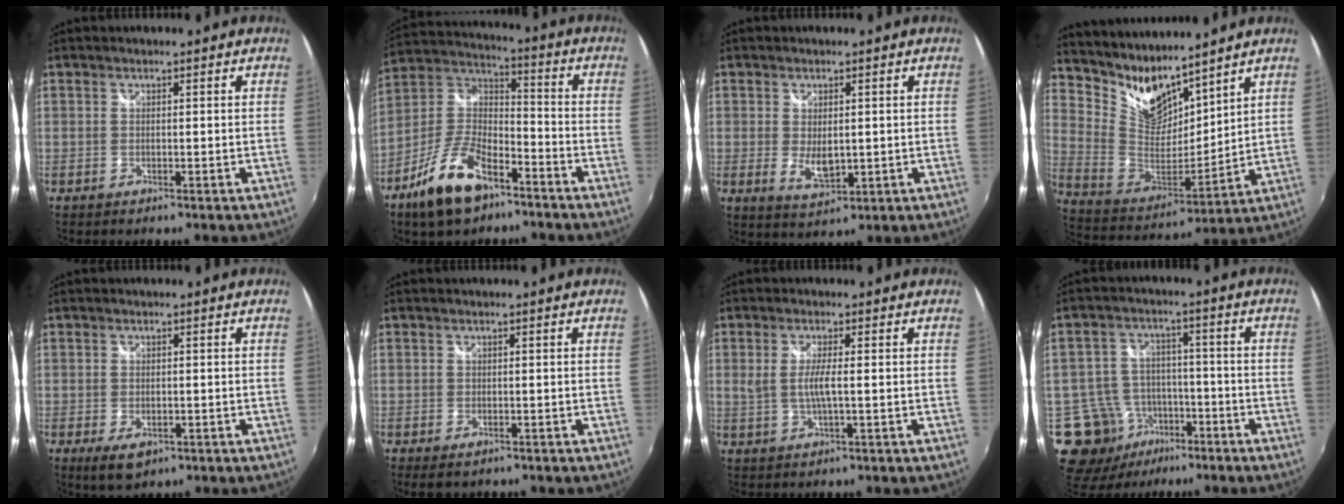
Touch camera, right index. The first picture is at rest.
{"total": 15.1, "force": [-9.0, 6.6, 10.2], "torque": [-0.216, 0.000, -0.165]}
{"total": 5.0, "force": [-0.1, 2.7, 4.2], "torque": [-0.071, -0.012, 0.004]}
{"total": 13.8, "force": [11.0, 6.0, 5.6], "torque": [-0.125, -0.009, 0.225]}
{"total": 5.1, "force": [-2.2, 2.9, 3.6], "torque": [-0.072, -0.017, -0.032]}
{"total": 2.8, "force": [-1.8, 1.5, 1.5], "torque": [-0.029, -0.012, -0.026]}
{"total": 4.2, "force": [-0.2, 0.6, 4.2], "torque": [-0.079, -0.007, -0.001]}
{"total": 11.5, "force": [-6.1, 8.9, 4.0], "torque": [-0.101, 0.017, -0.087]}